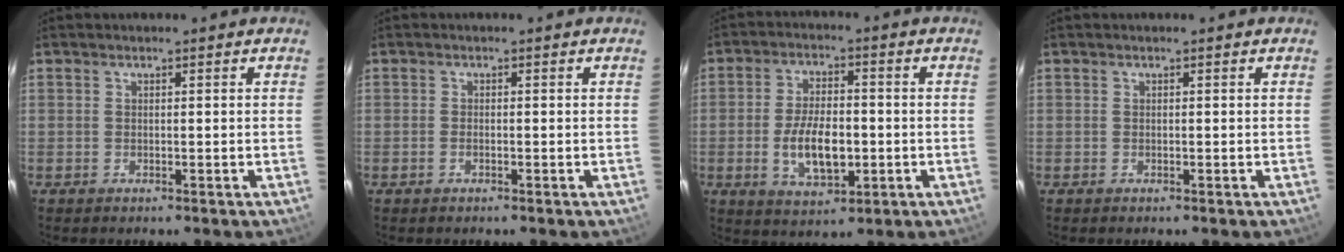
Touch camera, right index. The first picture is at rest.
{"total": 0.8, "force": [-0.4, 0.4, 0.6], "torque": [-0.013, 0.000, -0.008]}
{"total": 9.9, "force": [-2.0, 4.8, 8.4], "torque": [-0.166, -0.005, -0.029]}
{"total": 0.0}